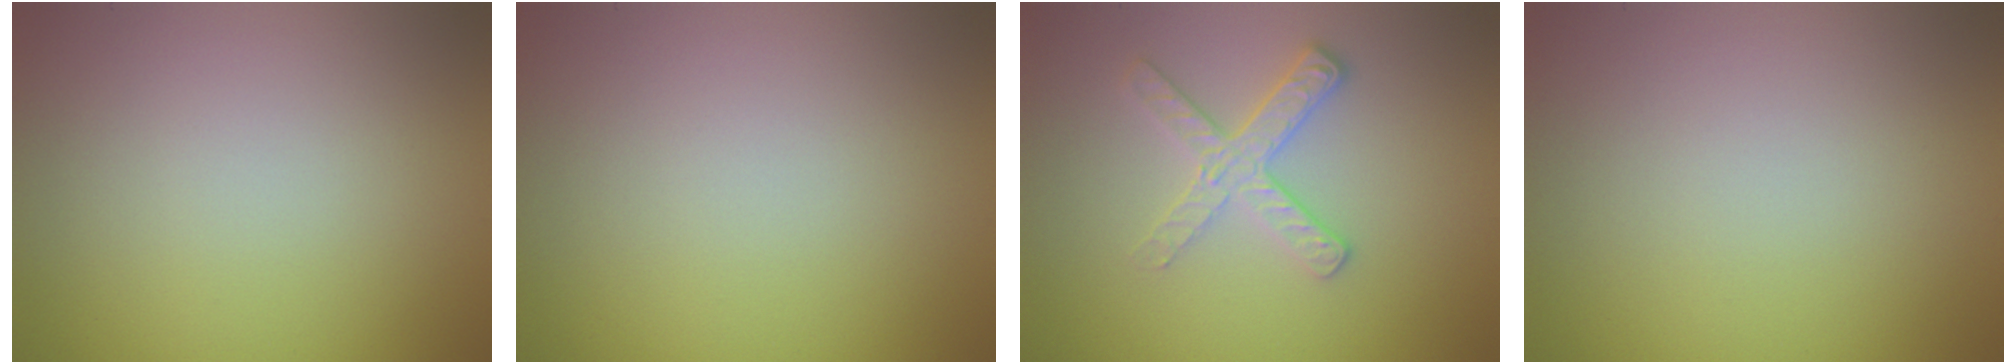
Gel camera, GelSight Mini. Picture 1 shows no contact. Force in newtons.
{"total": 0.0}
{"total": 2.7, "press": 2.5, "slide": 1.1}
{"total": 0.0}